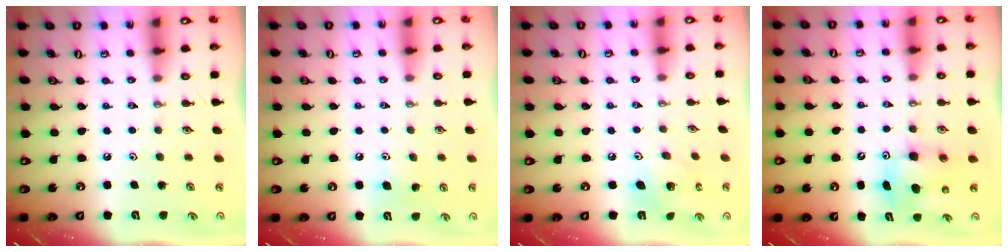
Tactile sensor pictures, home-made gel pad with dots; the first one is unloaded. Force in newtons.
{"total": 5.8, "press": 5.6, "slide": 1.5}
{"total": 8.7, "press": 8.7, "slide": 0.6}
{"total": 8.0, "press": 7.8, "slide": 1.9}